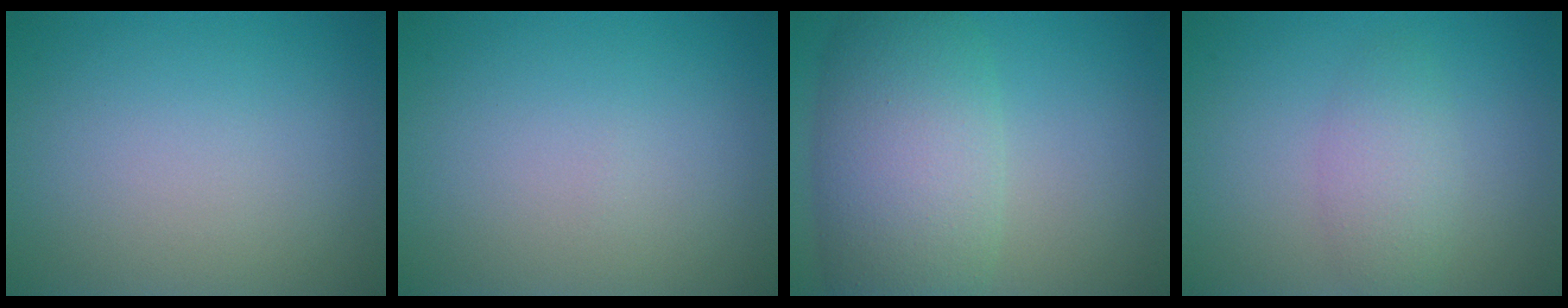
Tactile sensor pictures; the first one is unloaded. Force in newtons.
{"total": 0.0}
{"total": 8.6, "press": 8.6, "slide": 0.4}
{"total": 2.7, "press": 2.7, "slide": 0.1}